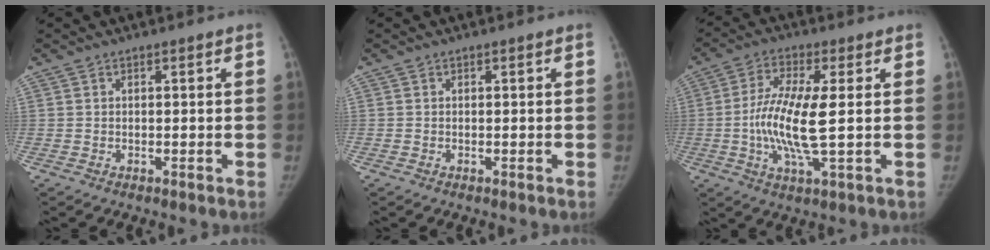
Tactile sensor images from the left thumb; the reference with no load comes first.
{"total": 0.0}
{"total": 11.2, "force": [-0.2, 2.5, 10.9], "torque": [-0.238, -0.004, -0.010]}